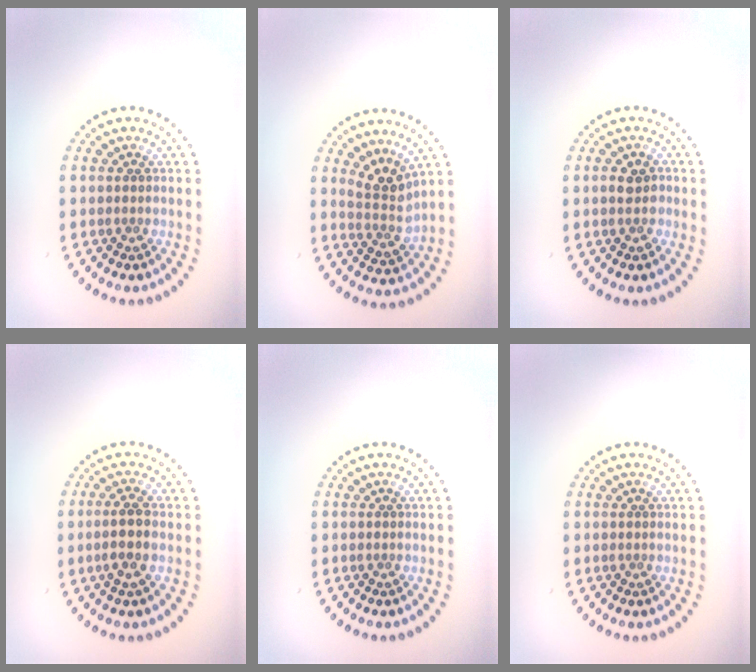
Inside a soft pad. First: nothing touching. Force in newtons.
{"total": 3.2, "press": 2.2, "slide": 2.3}
{"total": 1.9, "press": 1.9, "slide": 0.3}
{"total": 2.4, "press": 2.2, "slide": 1.0}
{"total": 0.0}
{"total": 0.0}